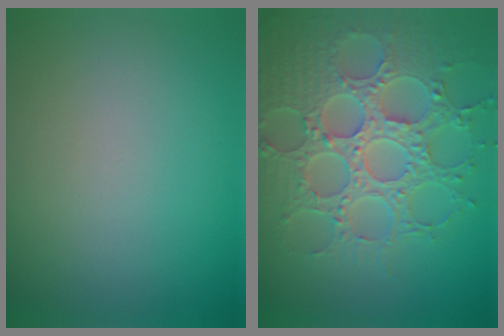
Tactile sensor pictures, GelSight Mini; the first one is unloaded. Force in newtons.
{"total": 7.7, "press": 6.2, "slide": 4.6}